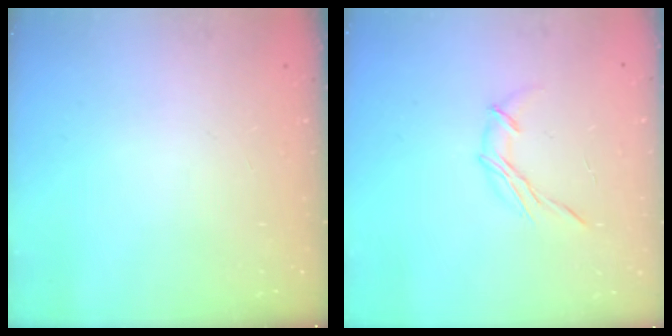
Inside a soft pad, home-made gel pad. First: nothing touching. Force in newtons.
{"total": 6.3, "press": 6.3, "slide": 0.3}